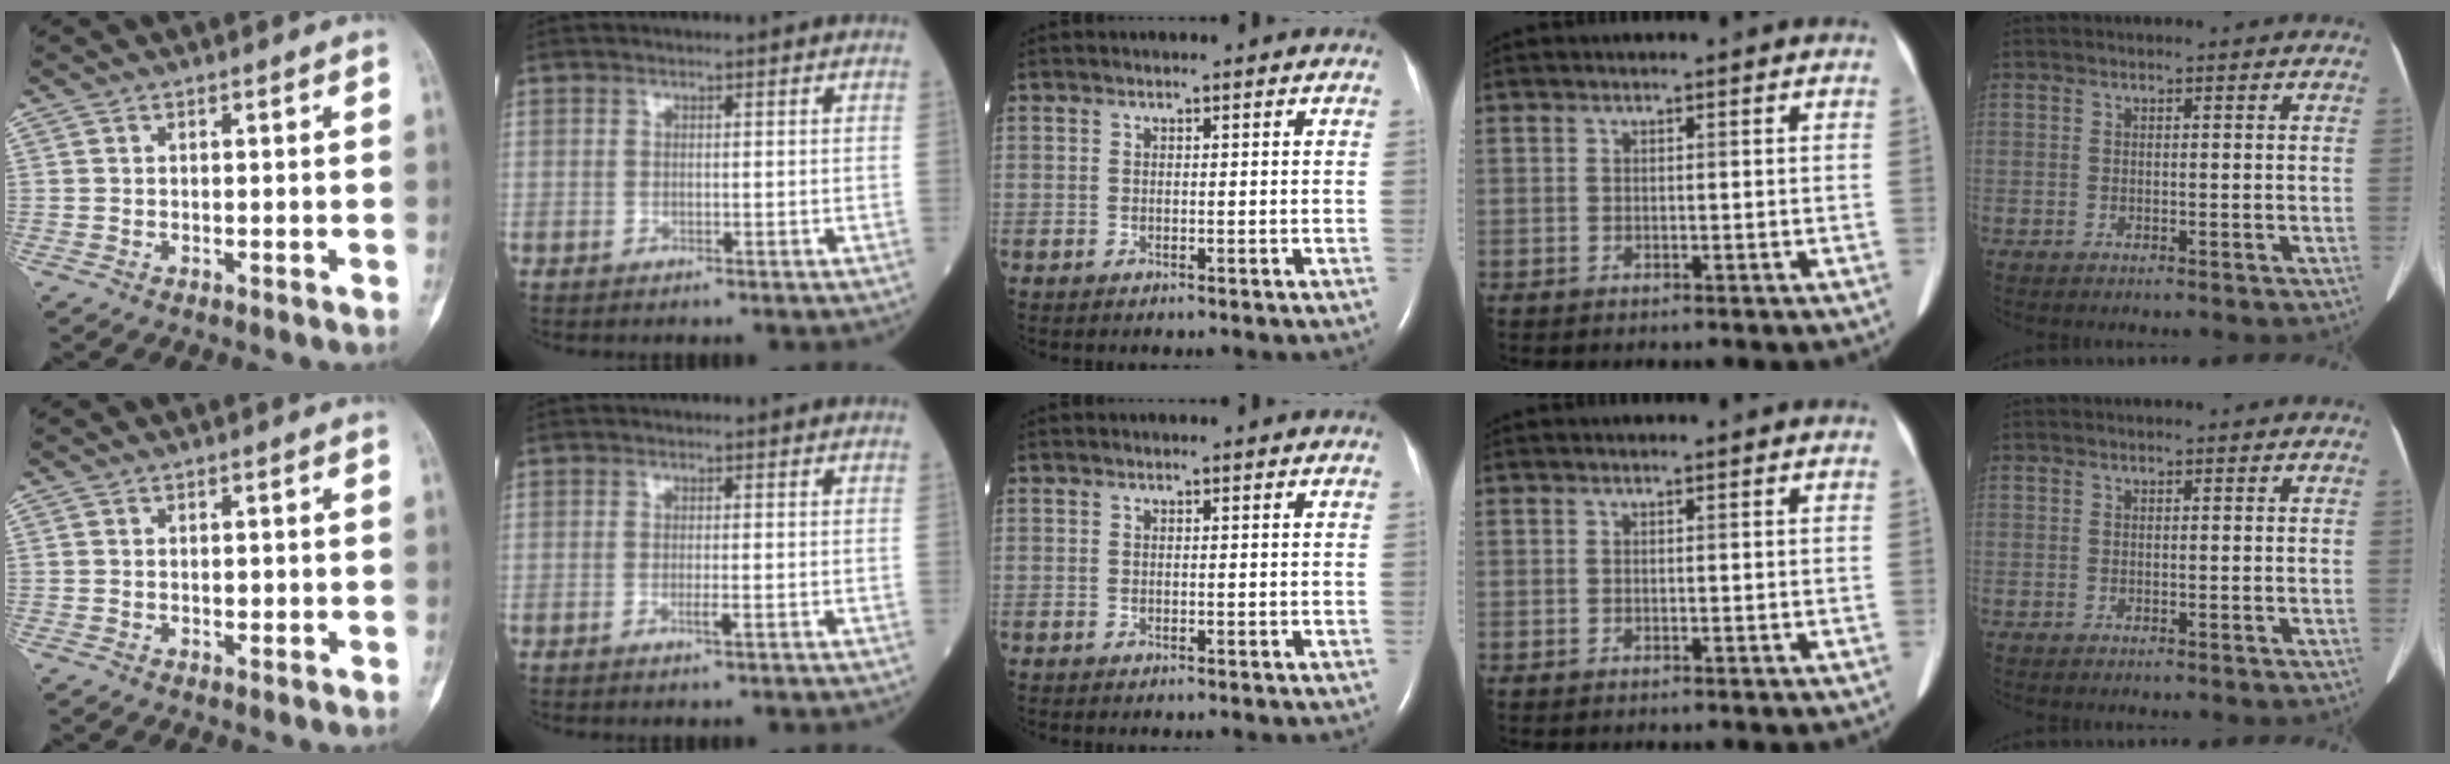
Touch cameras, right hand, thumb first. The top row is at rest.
{"thumb": {"total": 0.8, "force": [0.0, 0.5, 0.5], "torque": [-0.004, 0.000, 0.001]}, "index": {"total": 1.4, "force": [-0.5, 0.0, 1.3], "torque": [-0.024, -0.003, -0.010]}}